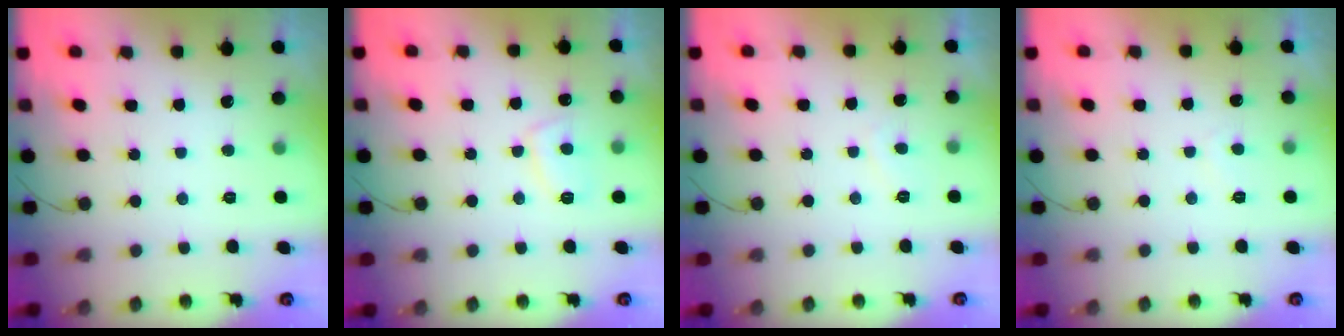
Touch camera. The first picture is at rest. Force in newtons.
{"total": 5.4, "press": 5.4, "slide": 0.9}
{"total": 0.8, "press": 0.5, "slide": 0.6}
{"total": 1.7, "press": 1.6, "slide": 0.5}